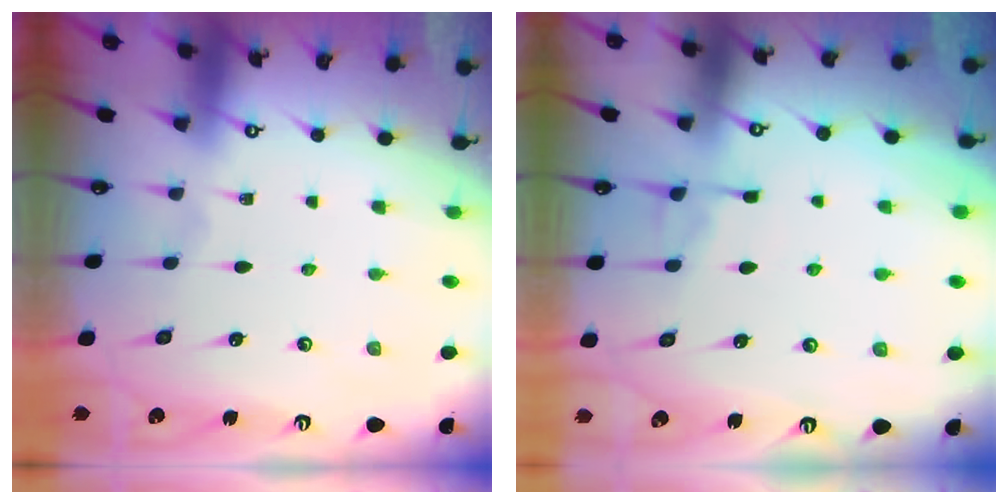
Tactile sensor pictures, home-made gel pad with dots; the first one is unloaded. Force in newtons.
{"total": 4.7, "press": 4.7, "slide": 0.7}